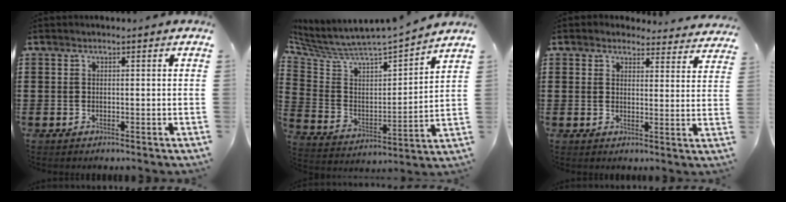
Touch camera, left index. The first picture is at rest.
{"total": 4.5, "force": [4.2, 0.8, 1.3], "torque": [-0.056, -0.051, 0.064]}
{"total": 3.9, "force": [3.7, 0.9, 0.4], "torque": [-0.015, -0.013, 0.068]}